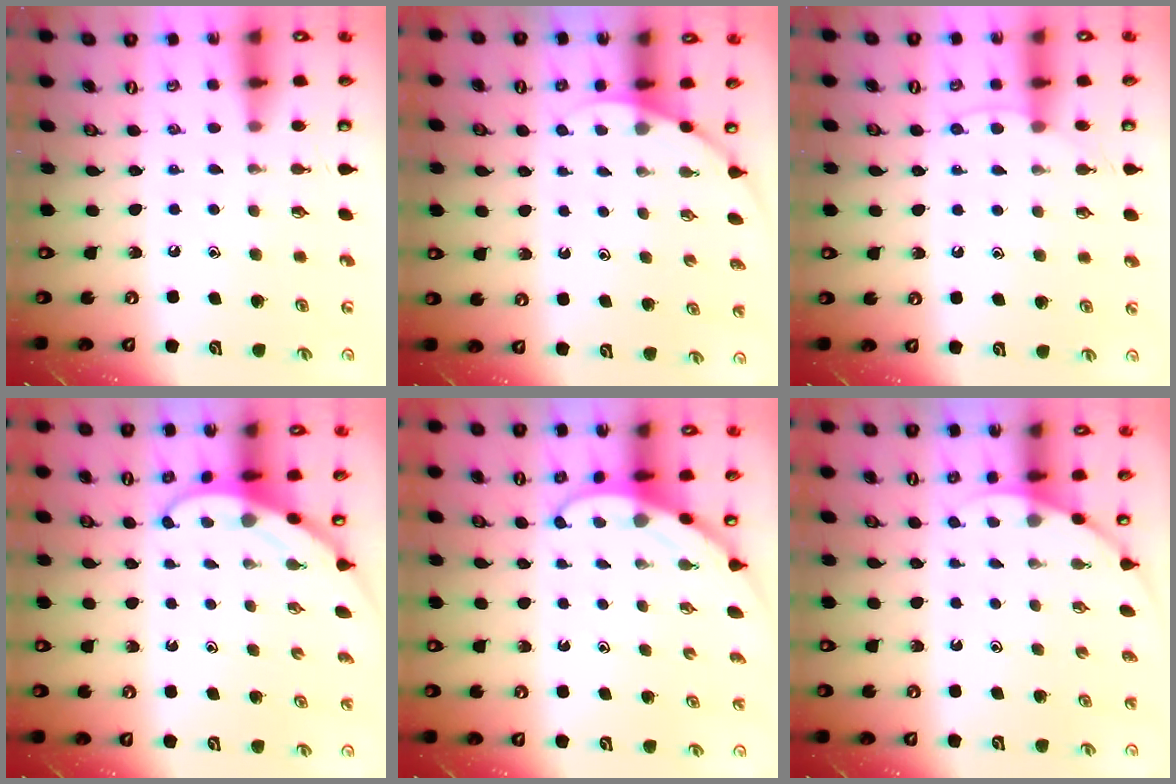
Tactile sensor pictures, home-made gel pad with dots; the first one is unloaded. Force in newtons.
{"total": 3.2, "press": 3.2, "slide": 0.2}
{"total": 5.6, "press": 5.5, "slide": 0.6}
{"total": 3.1, "press": 3.1, "slide": 0.1}
{"total": 3.4, "press": 3.4, "slide": 0.1}
{"total": 3.2, "press": 3.2, "slide": 0.2}